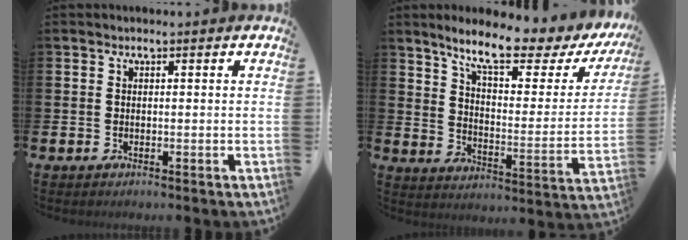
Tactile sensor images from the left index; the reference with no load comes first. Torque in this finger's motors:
{"motor_torque": [1.07, -1.07, 0.79, 0.21]}